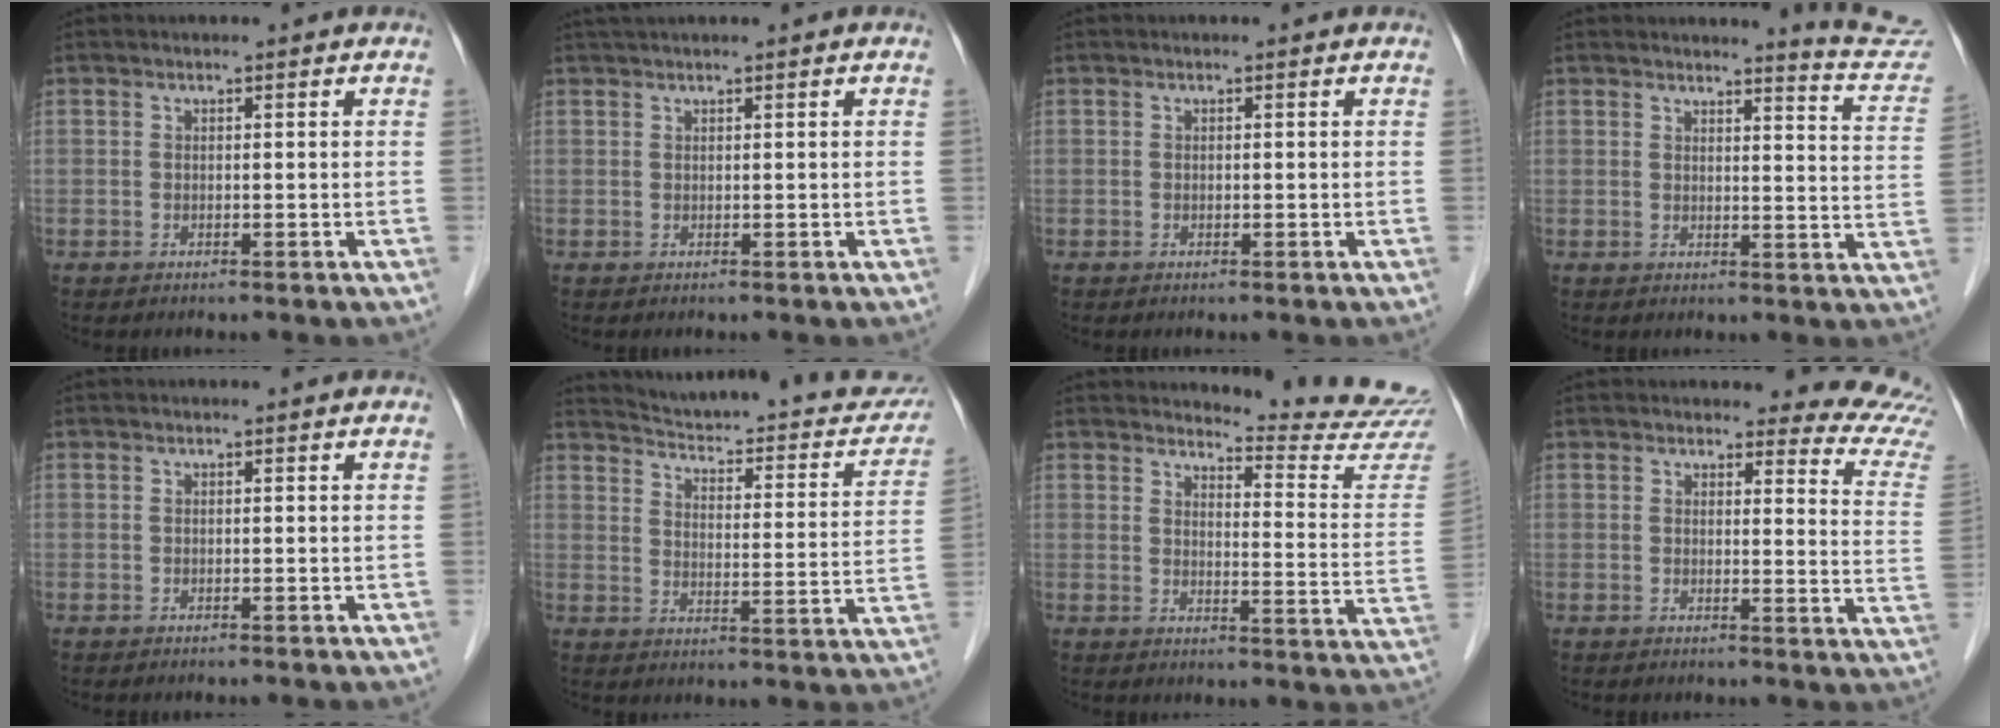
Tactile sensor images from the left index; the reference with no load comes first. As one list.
[{"total": 1.6, "force": [1.4, -0.3, 0.8], "torque": [-0.014, 0.018, 0.031]}, {"total": 0.0}, {"total": 8.7, "force": [8.6, -1.1, 0.0], "torque": [-0.008, -0.082, 0.081]}, {"total": 0.0}, {"total": 22.5, "force": [20.1, 5.3, 8.5], "torque": [-0.110, -0.036, 0.237]}, {"total": 13.8, "force": [13.7, -1.5, 1.0], "torque": [-0.009, -0.124, 0.146]}, {"total": 10.7, "force": [10.6, 0.5, 0.7], "torque": [0.022, -0.101, 0.079]}]